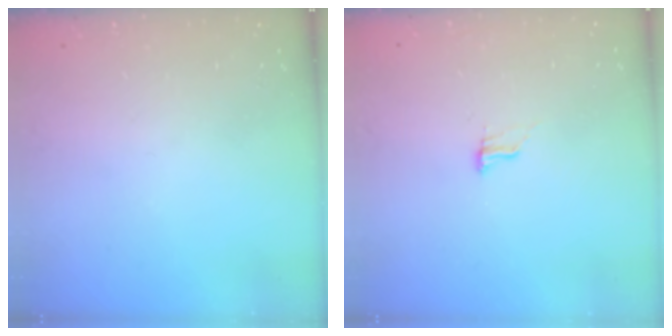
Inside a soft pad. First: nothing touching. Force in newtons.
{"total": 6.3, "press": 6.0, "slide": 1.8}